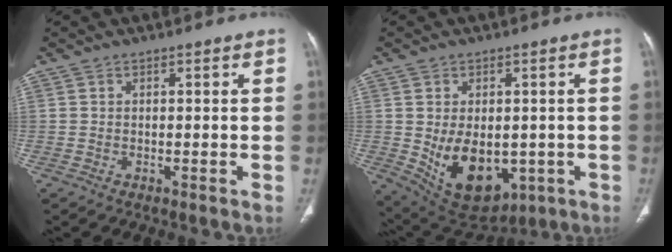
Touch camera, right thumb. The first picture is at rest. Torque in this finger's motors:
{"motor_torque": [-0.82, 1.00, 0.49, 0.63, 0.11]}